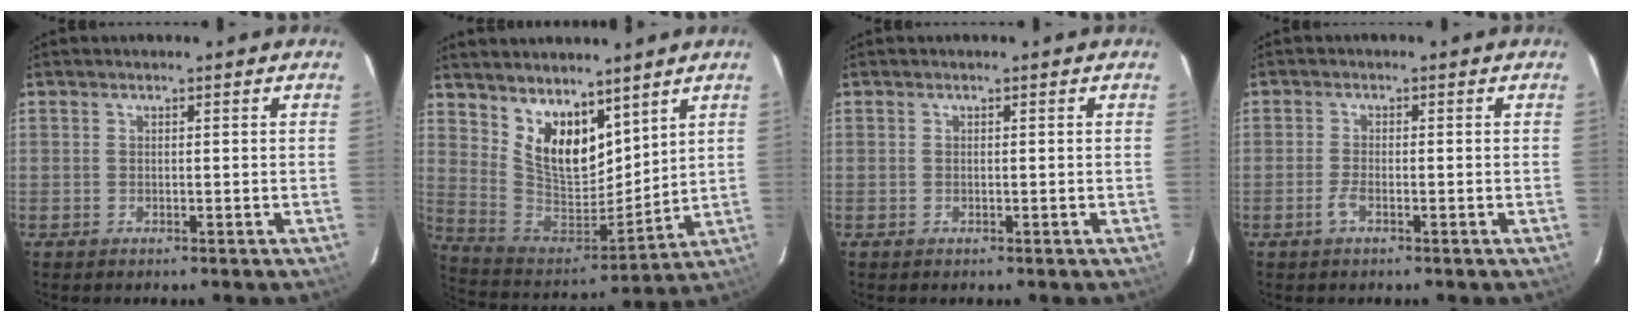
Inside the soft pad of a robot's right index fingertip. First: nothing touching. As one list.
[{"total": 14.1, "force": [8.9, 7.1, 8.4], "torque": [-0.152, -0.007, 0.178]}, {"total": 0.0}, {"total": 2.2, "force": [-1.1, 0.6, 1.7], "torque": [-0.044, -0.001, -0.024]}]